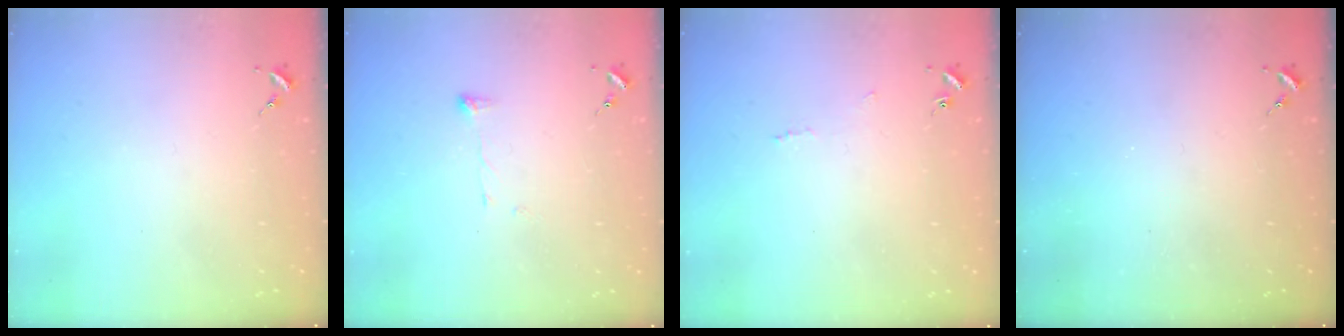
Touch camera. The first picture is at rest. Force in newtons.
{"total": 4.9, "press": 4.9, "slide": 0.2}
{"total": 3.3, "press": 3.3, "slide": 0.3}
{"total": 0.0}